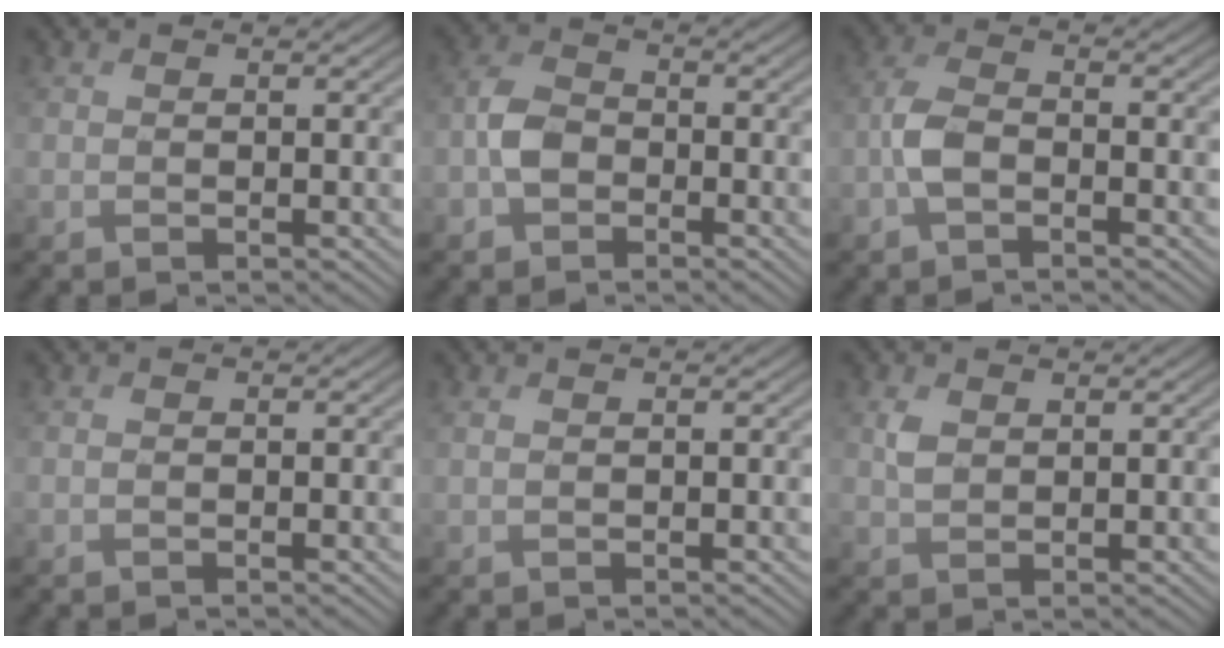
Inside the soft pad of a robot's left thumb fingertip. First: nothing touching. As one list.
[{"total": 3.7, "force": [-1.3, 2.7, 2.2], "torque": [-0.050, 0.009, -0.036]}, {"total": 3.3, "force": [-1.1, 1.4, 2.8], "torque": [-0.064, 0.011, -0.035]}, {"total": 0.5, "force": [0.4, -0.3, 0.0], "torque": [0.002, 0.004, 0.007]}, {"total": 0.8, "force": [0.8, -0.1, 0.3], "torque": [-0.009, 0.008, 0.016]}, {"total": 2.2, "force": [1.5, 1.0, 1.2], "torque": [-0.032, 0.008, 0.031]}]